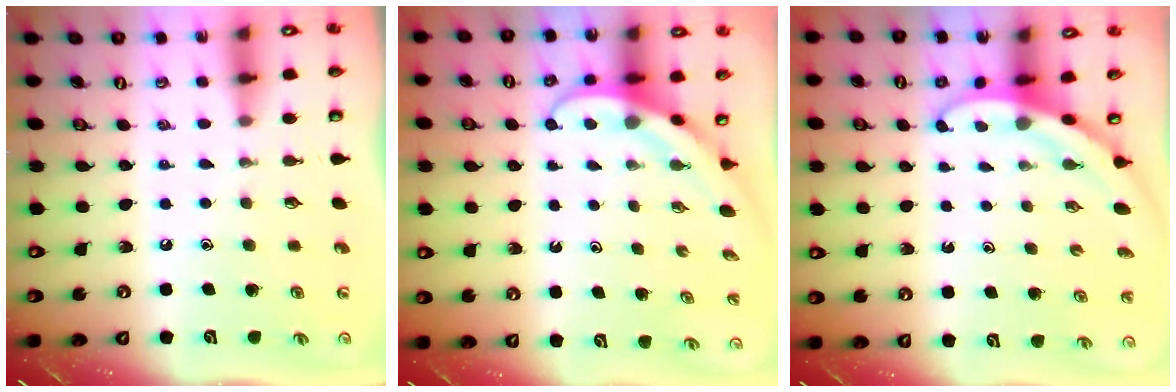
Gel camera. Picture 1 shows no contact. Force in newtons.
{"total": 3.9, "press": 3.9, "slide": 0.3}
{"total": 3.2, "press": 3.2, "slide": 0.2}